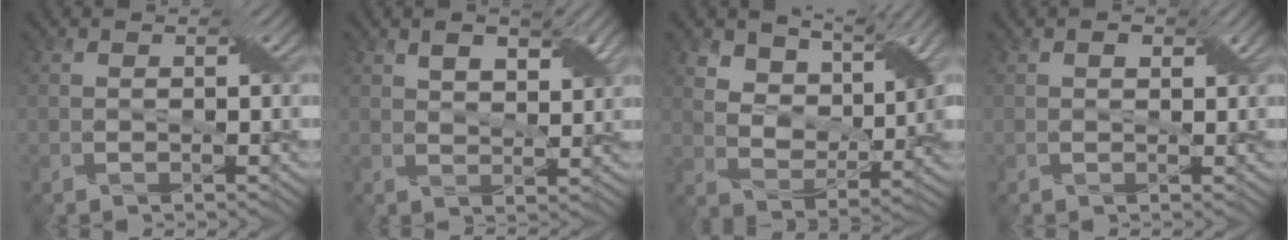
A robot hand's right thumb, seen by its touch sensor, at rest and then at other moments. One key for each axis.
{"total": 3.6, "fx": 2.4, "fy": 1.1, "fz": 2.4, "tx": -0.041, "ty": -0.001, "tz": 0.042}
{"total": 7.0, "fx": 5.2, "fy": 3.5, "fz": 3.1, "tx": -0.064, "ty": -0.001, "tz": 0.087}
{"total": 0.9, "fx": 0.4, "fy": 0.7, "fz": 0.5, "tx": -0.004, "ty": 0.000, "tz": 0.005}